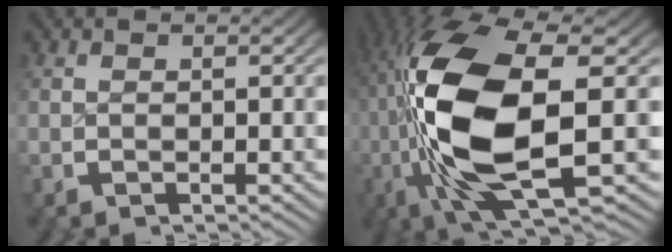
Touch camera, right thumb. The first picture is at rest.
{"total": 17.4, "force": [-0.1, 8.5, 15.2], "torque": [-0.339, -0.046, 0.029]}